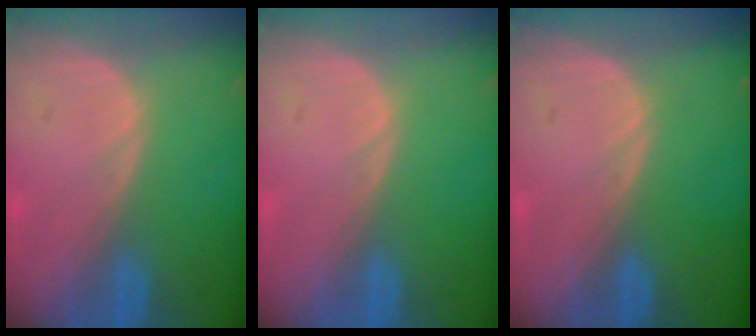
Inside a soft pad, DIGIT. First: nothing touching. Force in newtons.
{"total": 0.0}
{"total": 0.0}